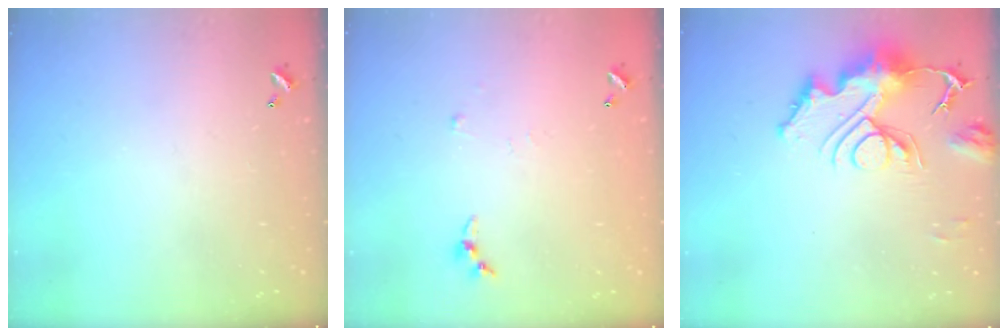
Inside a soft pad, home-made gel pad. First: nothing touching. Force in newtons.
{"total": 3.0, "press": 2.9, "slide": 0.4}
{"total": 12.9, "press": 12.8, "slide": 1.4}